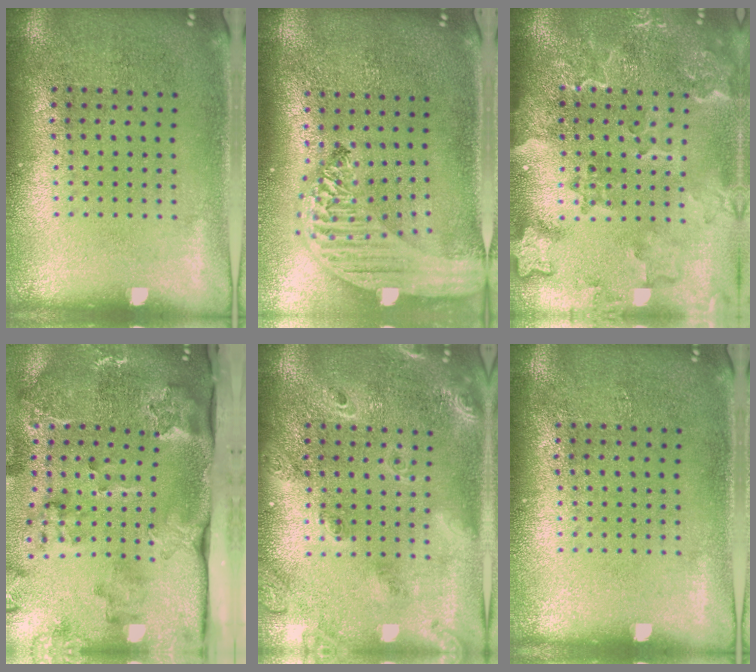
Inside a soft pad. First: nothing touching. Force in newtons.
{"total": 2.8, "press": 2.3, "slide": 1.7}
{"total": 2.7, "press": 2.4, "slide": 1.2}
{"total": 3.5, "press": 2.6, "slide": 2.4}
{"total": 1.8, "press": 1.7, "slide": 0.7}
{"total": 0.0}